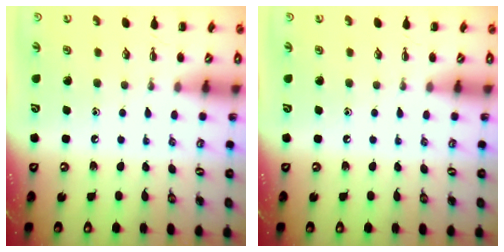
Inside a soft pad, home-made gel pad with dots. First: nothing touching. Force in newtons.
{"total": 0.0}